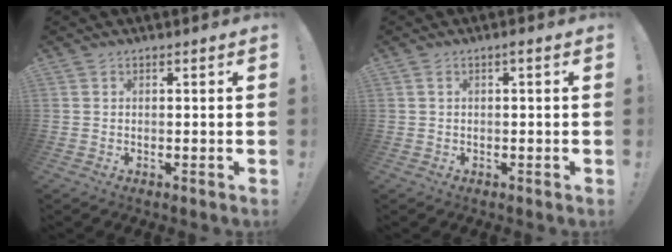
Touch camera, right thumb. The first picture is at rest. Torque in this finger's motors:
{"motor_torque": [-0.02, -0.02, 0.20, 0.18, 0.00]}